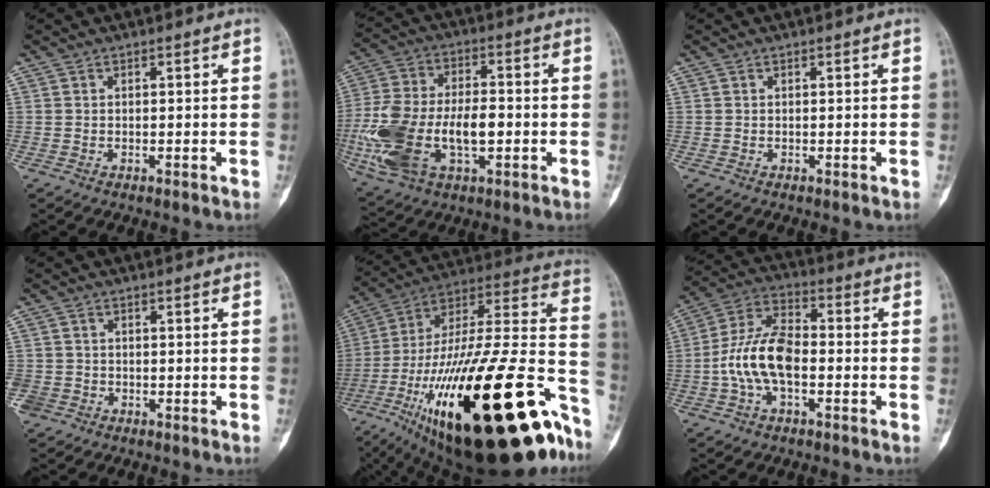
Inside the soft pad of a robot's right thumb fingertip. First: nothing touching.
{"total": 19.8, "force": [-3.9, 11.0, 16.0], "torque": [-0.330, 0.017, -0.062]}
{"total": 0.0}
{"total": 4.2, "force": [-1.7, 3.7, 1.0], "torque": [-0.024, 0.014, -0.031]}
{"total": 47.1, "force": [-20.1, 15.6, 39.6], "torque": [-0.576, 0.058, -0.322]}
{"total": 12.3, "force": [-2.2, 6.5, 10.2], "torque": [-0.204, 0.039, -0.048]}